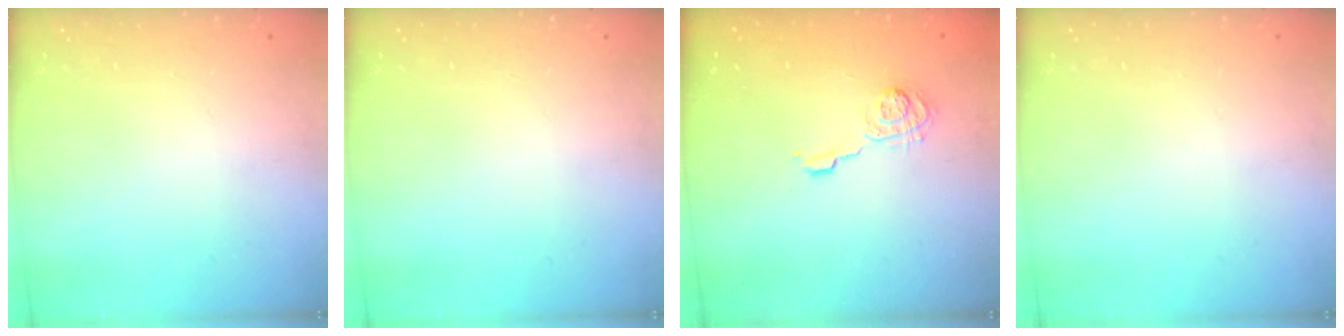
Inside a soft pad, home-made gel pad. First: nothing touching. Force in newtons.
{"total": 0.0}
{"total": 6.1, "press": 6.1, "slide": 0.7}
{"total": 0.0}